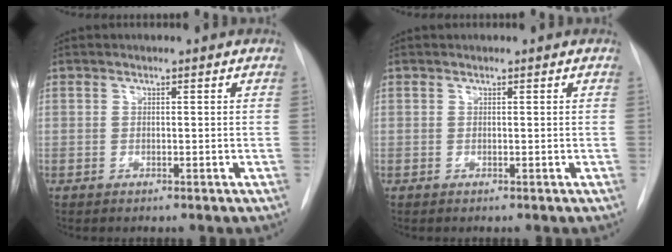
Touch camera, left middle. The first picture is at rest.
{"total": 0.0}